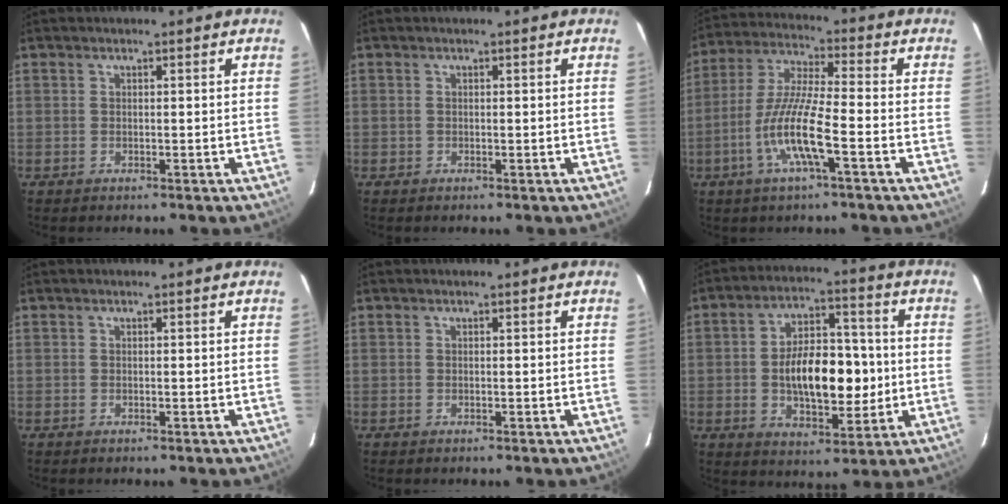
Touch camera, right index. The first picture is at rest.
{"total": 0.0}
{"total": 11.8, "force": [-4.5, 1.1, 10.9], "torque": [-0.229, -0.004, -0.089]}
{"total": 0.0}
{"total": 0.0}
{"total": 14.7, "force": [-1.2, 7.4, 12.7], "torque": [-0.218, 0.015, -0.012]}